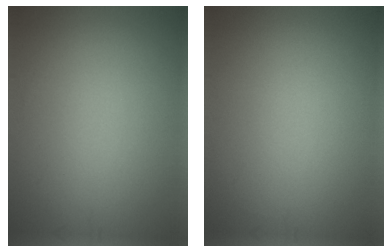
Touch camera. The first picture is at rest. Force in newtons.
{"total": 0.0}